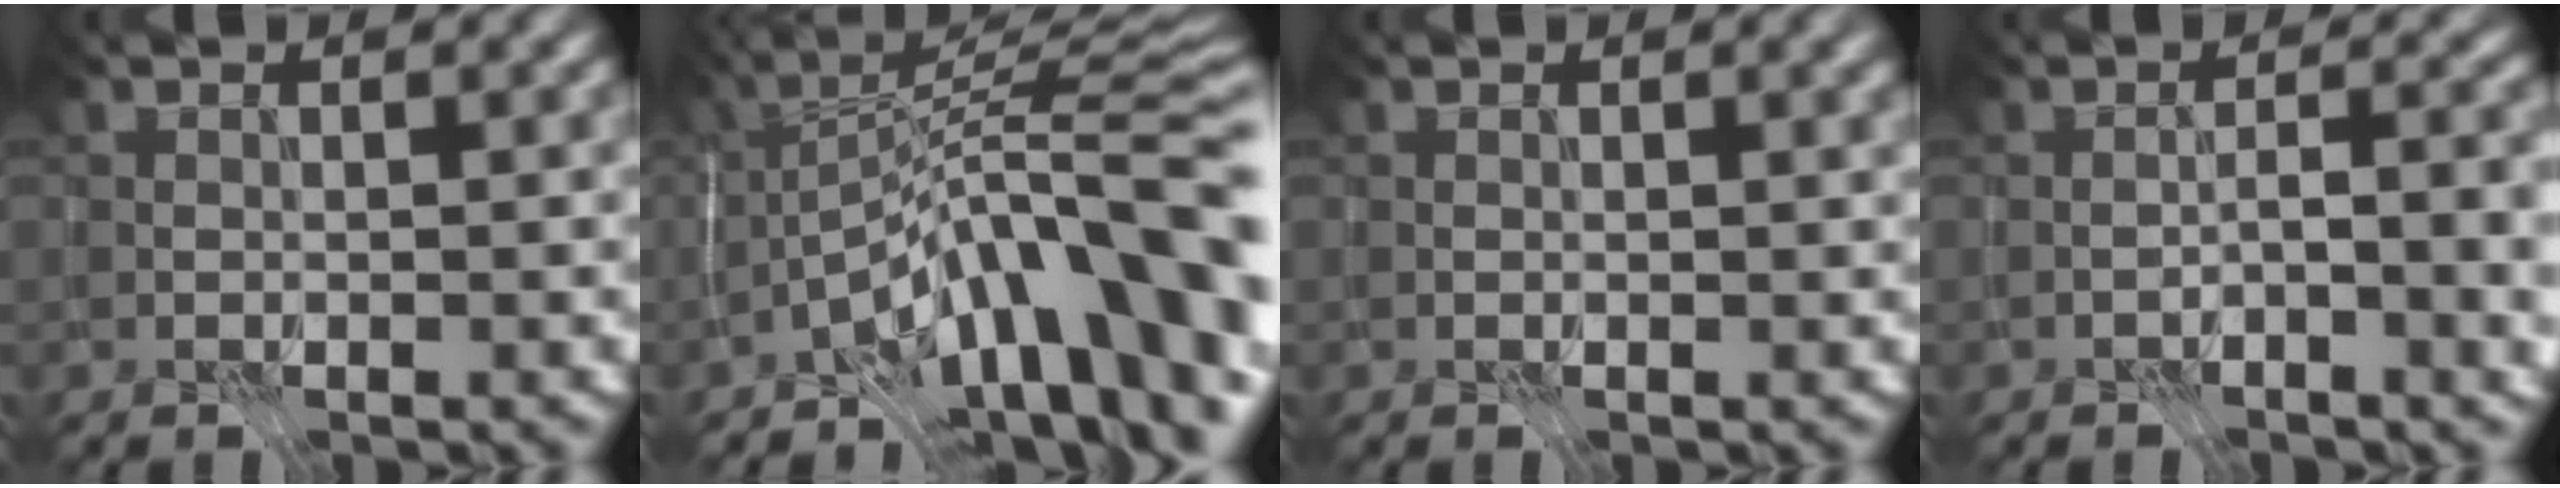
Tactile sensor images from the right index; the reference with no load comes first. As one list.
[{"total": 13.8, "force": [-6.8, 3.4, 11.5], "torque": [-0.162, 0.030, -0.115]}, {"total": 1.0, "force": [0.6, 0.1, 0.8], "torque": [-0.012, 0.003, 0.007]}, {"total": 4.0, "force": [-1.4, 1.0, 3.6], "torque": [-0.059, 0.004, -0.025]}]